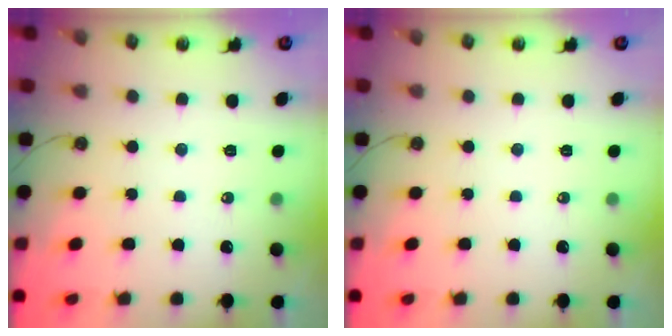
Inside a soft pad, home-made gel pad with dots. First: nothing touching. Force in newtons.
{"total": 0.0}